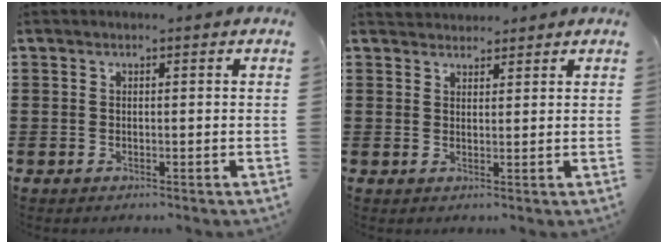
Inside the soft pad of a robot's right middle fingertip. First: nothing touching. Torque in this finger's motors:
{"motor_torque": [0.00, 0.00, 0.00, -0.01]}